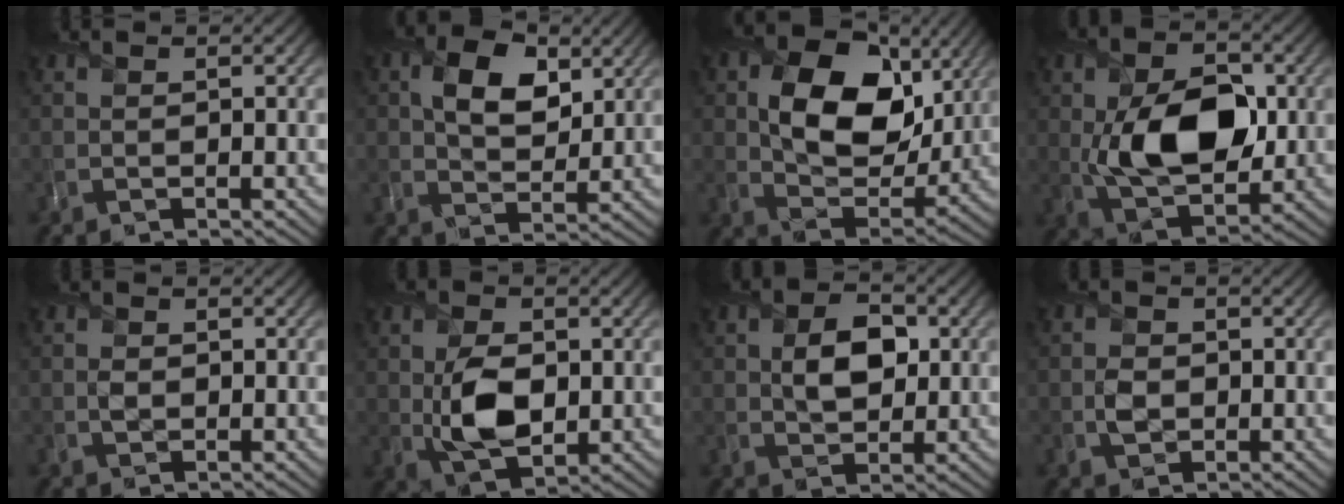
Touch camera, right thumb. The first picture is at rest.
{"total": 7.0, "force": [2.5, 4.4, 4.8], "torque": [-0.088, 0.000, 0.040]}
{"total": 12.9, "force": [3.5, 9.0, 8.6], "torque": [-0.153, -0.008, 0.056]}
{"total": 11.0, "force": [0.0, 6.9, 8.5], "torque": [-0.157, -0.005, 0.001]}
{"total": 1.2, "force": [-0.1, 1.0, 0.6], "torque": [-0.013, -0.005, -0.002]}
{"total": 7.3, "force": [-0.3, 4.6, 5.6], "torque": [-0.118, -0.009, -0.004]}
{"total": 5.4, "force": [0.8, 3.5, 4.0], "torque": [-0.073, 0.001, 0.010]}
{"total": 2.3, "force": [-0.4, 2.0, 1.2], "torque": [-0.027, -0.006, -0.011]}